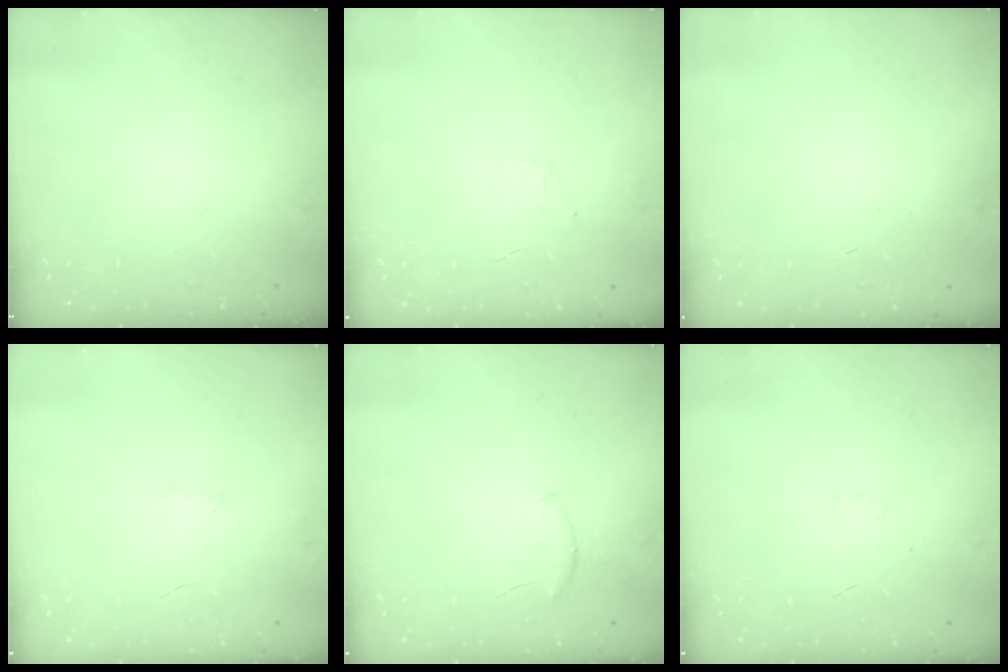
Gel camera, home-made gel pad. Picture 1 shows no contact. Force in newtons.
{"total": 4.2, "press": 4.0, "slide": 1.1}
{"total": 0.6, "press": 0.5, "slide": 0.2}
{"total": 3.0, "press": 2.9, "slide": 0.8}
{"total": 5.8, "press": 5.7, "slide": 1.2}
{"total": 2.9, "press": 2.8, "slide": 0.7}